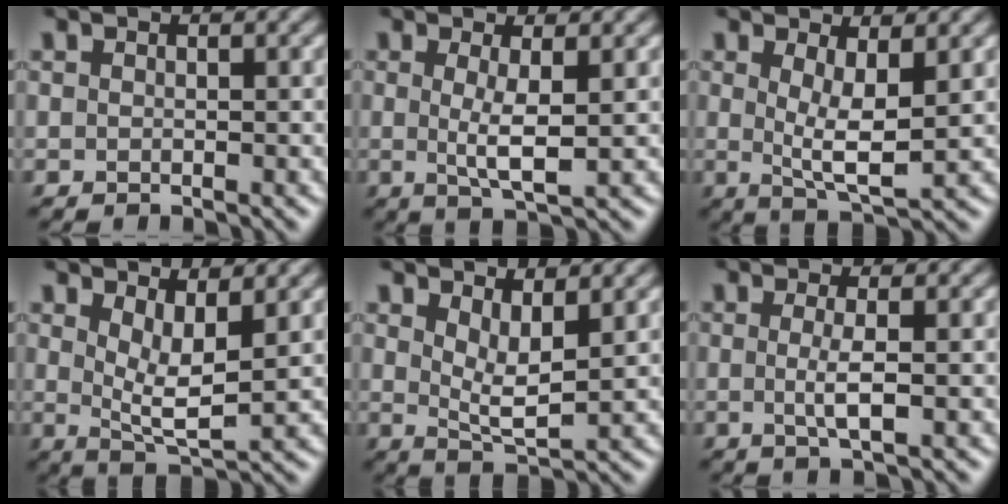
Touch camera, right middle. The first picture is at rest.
{"total": 3.0, "force": [0.3, 0.5, 2.9], "torque": [-0.057, -0.009, 0.008]}
{"total": 4.1, "force": [0.8, 1.1, 3.9], "torque": [-0.071, -0.011, 0.019]}
{"total": 4.1, "force": [1.4, 1.3, 3.6], "torque": [-0.065, -0.015, 0.030]}
{"total": 3.3, "force": [1.5, 1.0, 2.8], "torque": [-0.054, -0.014, 0.029]}
{"total": 2.2, "force": [-0.1, 0.4, 2.2], "torque": [-0.043, -0.004, -0.004]}